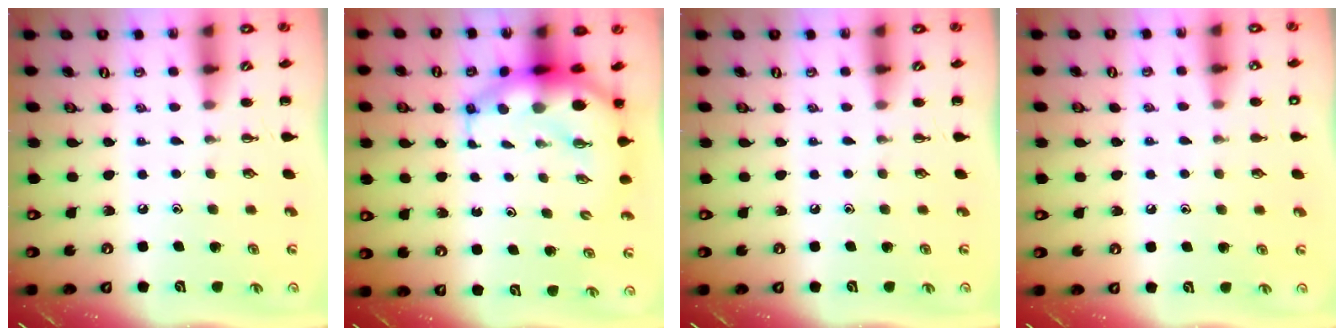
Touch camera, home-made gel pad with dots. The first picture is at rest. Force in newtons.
{"total": 9.3, "press": 9.0, "slide": 2.3}
{"total": 0.0}
{"total": 6.2, "press": 5.9, "slide": 1.9}